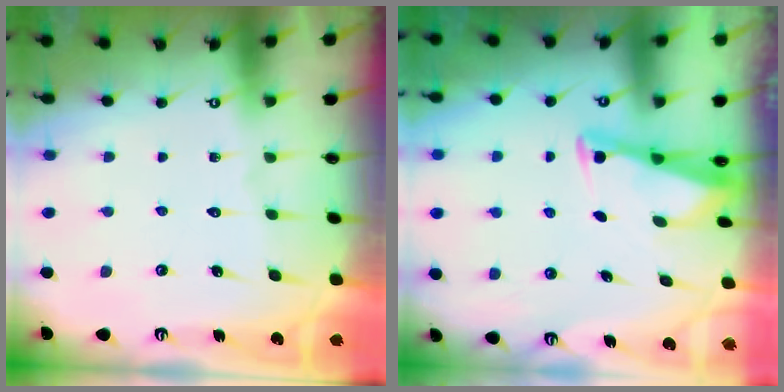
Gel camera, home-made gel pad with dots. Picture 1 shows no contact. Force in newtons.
{"total": 2.9, "press": 2.9, "slide": 0.3}